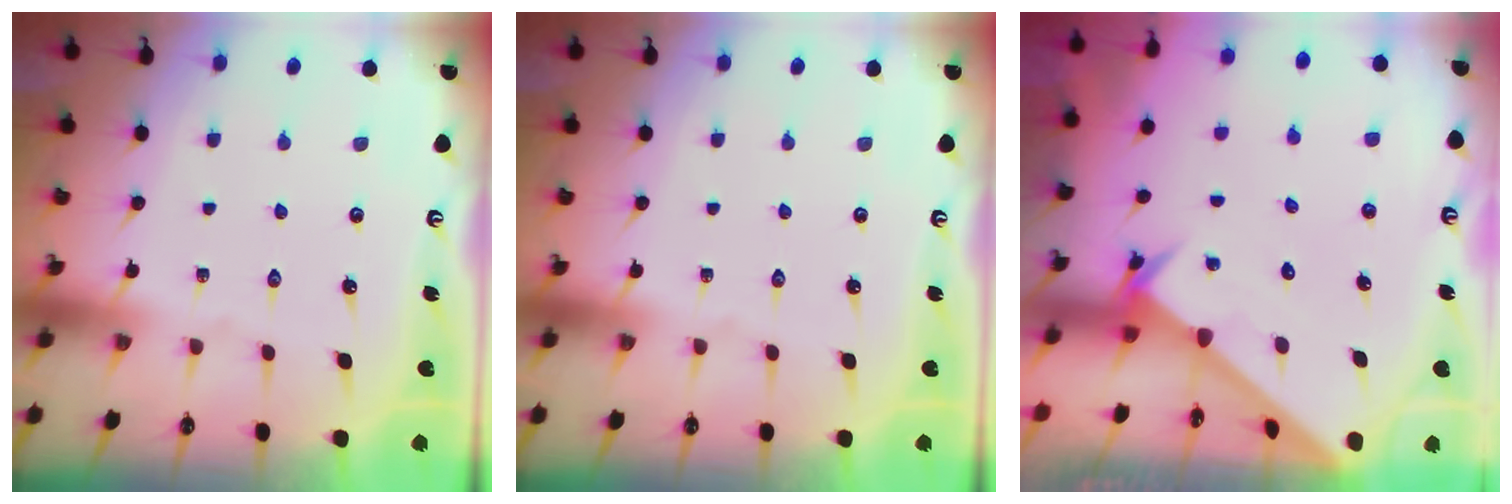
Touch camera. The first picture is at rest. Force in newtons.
{"total": 0.0}
{"total": 2.4, "press": 2.4, "slide": 0.2}